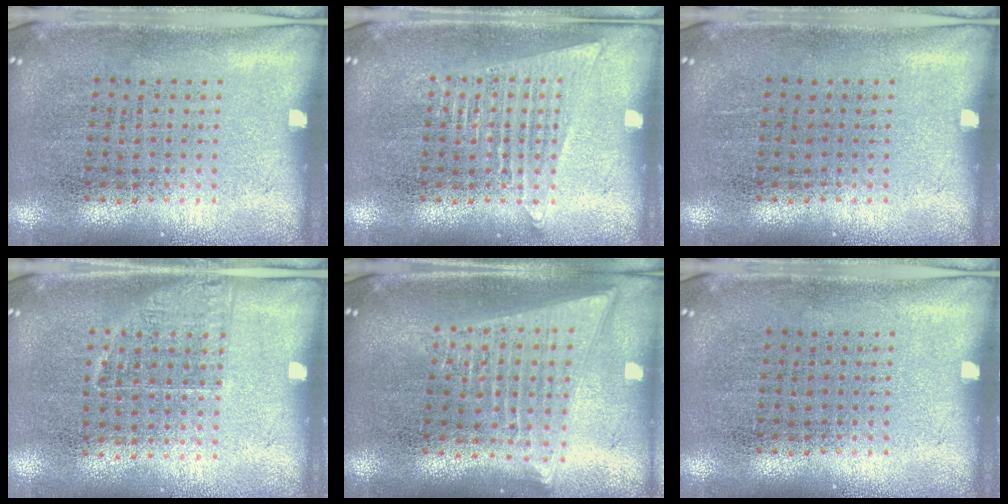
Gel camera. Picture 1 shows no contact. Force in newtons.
{"total": 1.8, "press": 1.8, "slide": 0.3}
{"total": 0.0}
{"total": 1.2, "press": 0.9, "slide": 0.7}
{"total": 1.8, "press": 1.6, "slide": 0.9}
{"total": 0.0}